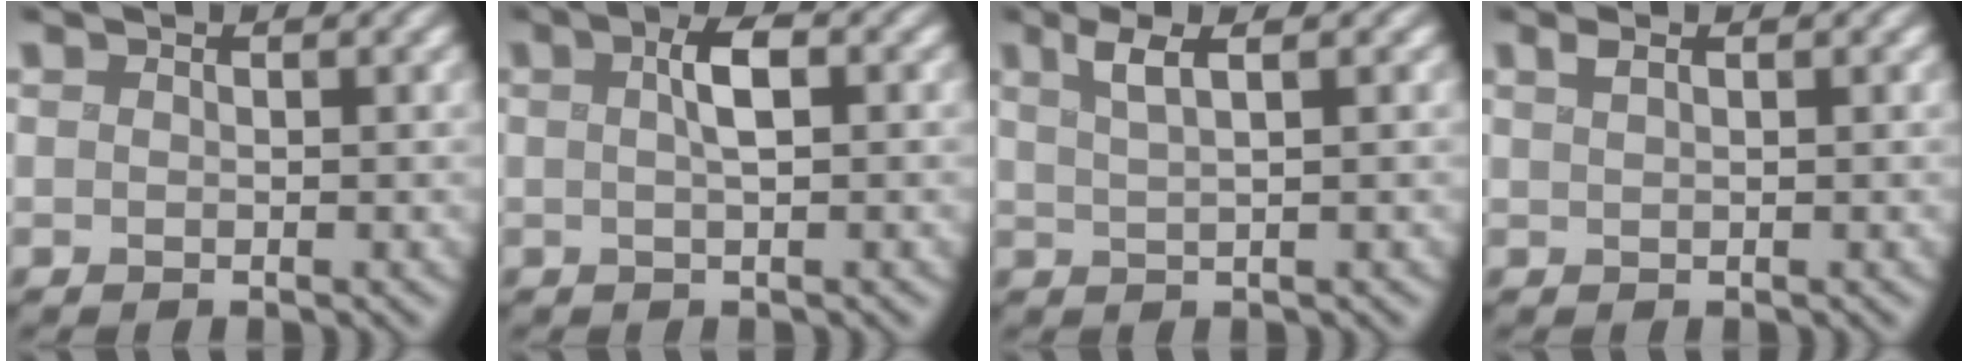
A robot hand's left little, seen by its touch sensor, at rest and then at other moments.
{"total": 2.7, "force": [0.5, 0.9, 2.5], "torque": [-0.056, 0.011, 0.009]}
{"total": 2.5, "force": [1.3, 0.1, 2.2], "torque": [-0.052, 0.007, 0.028]}
{"total": 0.8, "force": [0.5, 0.0, 0.7], "torque": [-0.018, 0.006, 0.013]}